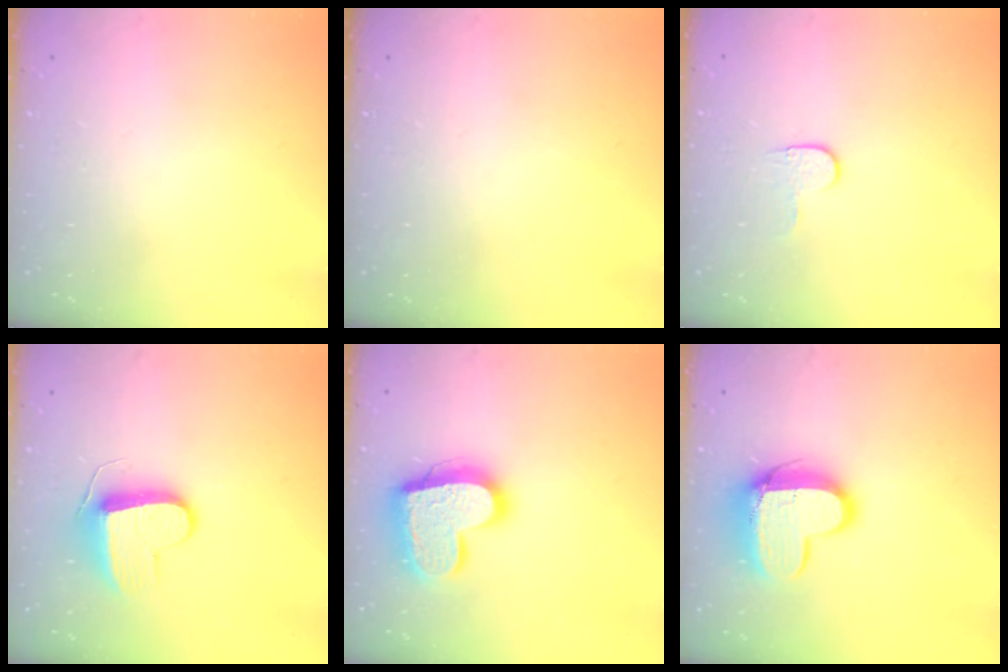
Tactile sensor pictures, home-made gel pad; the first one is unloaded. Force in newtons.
{"total": 0.0}
{"total": 3.8, "press": 3.8, "slide": 0.4}
{"total": 9.6, "press": 9.6, "slide": 0.2}
{"total": 18.2, "press": 18.2, "slide": 1.6}
{"total": 13.2, "press": 13.2, "slide": 1.2}